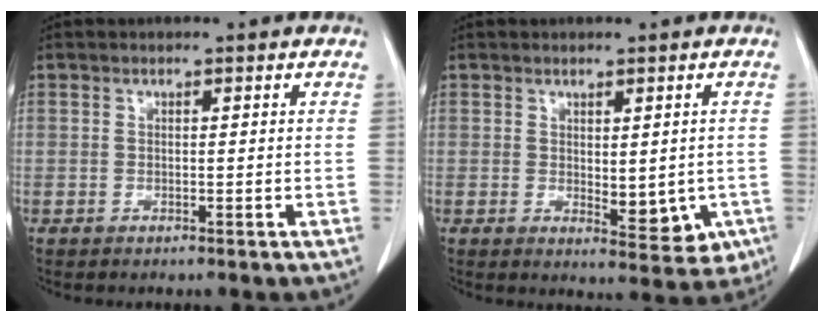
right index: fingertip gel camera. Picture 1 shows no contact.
{"total": 7.0, "force": [-1.3, 3.1, 6.1], "torque": [-0.061, -0.013, -0.006]}